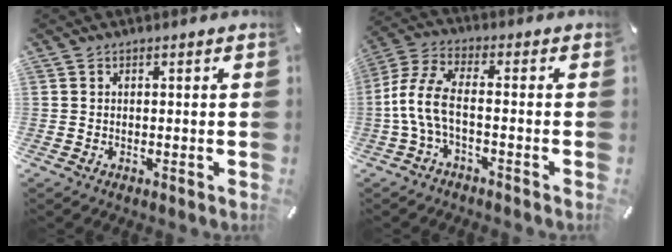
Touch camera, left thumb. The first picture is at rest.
{"total": 8.3, "force": [-2.5, 3.3, 7.2], "torque": [-0.159, -0.006, -0.047]}